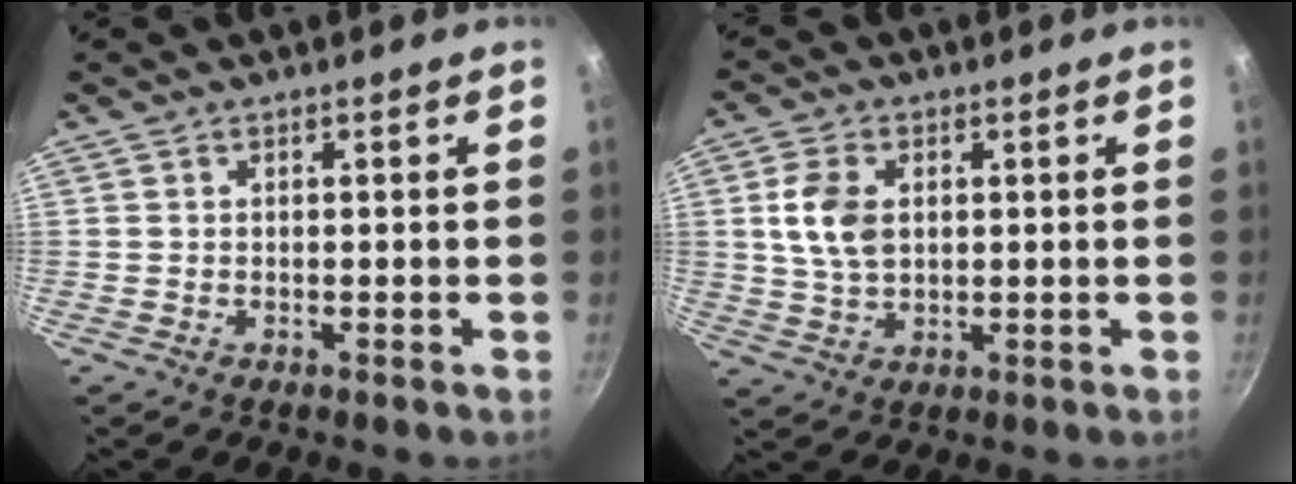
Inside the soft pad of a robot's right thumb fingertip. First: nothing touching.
{"total": 7.9, "force": [1.5, 5.2, 5.7], "torque": [-0.100, -0.002, 0.029]}